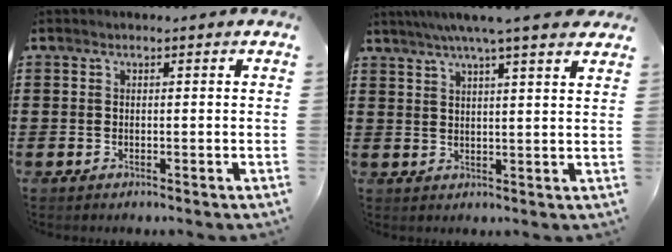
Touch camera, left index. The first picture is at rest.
{"total": 5.4, "force": [4.4, -0.5, 3.2], "torque": [-0.075, -0.009, 0.075]}